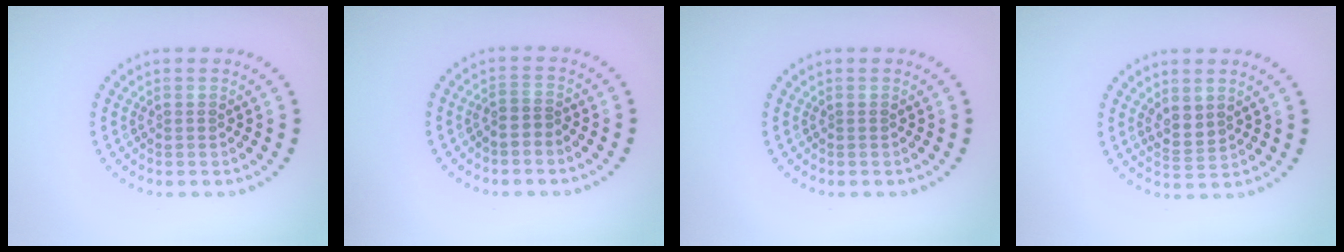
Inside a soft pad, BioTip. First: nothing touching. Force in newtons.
{"total": 1.1, "press": 0.8, "slide": 0.7}
{"total": 0.0}
{"total": 2.1, "press": 1.6, "slide": 1.3}